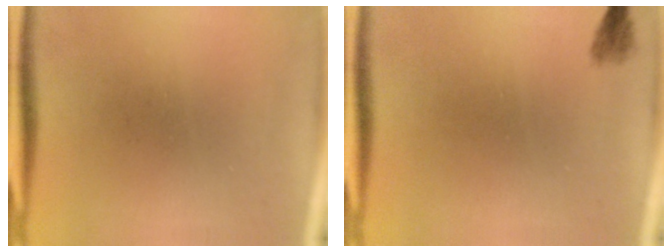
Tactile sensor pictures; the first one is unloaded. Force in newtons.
{"total": 1.3}